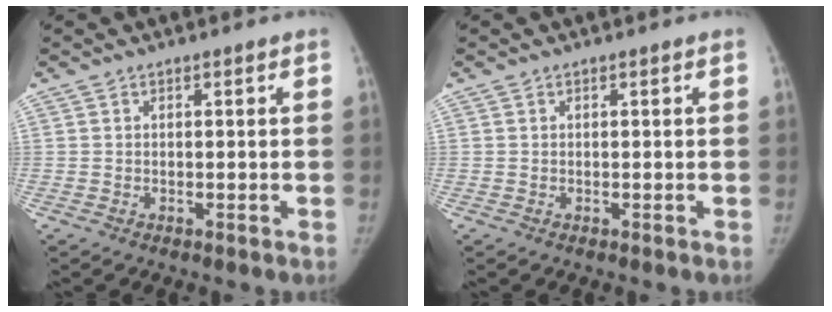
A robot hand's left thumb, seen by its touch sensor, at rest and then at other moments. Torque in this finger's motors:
{"motor_torque": [0.02, 0.22, 0.21, -0.37, 0.02]}